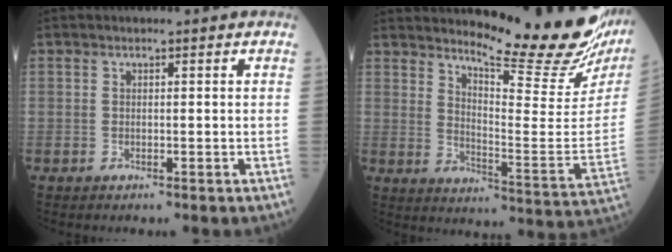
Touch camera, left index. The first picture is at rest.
{"total": 20.6, "force": [18.1, 1.4, 9.8], "torque": [-0.150, -0.111, 0.231]}